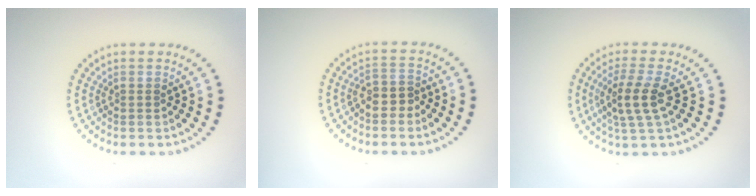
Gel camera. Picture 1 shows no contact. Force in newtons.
{"total": 1.6, "press": 1.4, "slide": 0.7}
{"total": 3.3, "press": 2.8, "slide": 1.6}